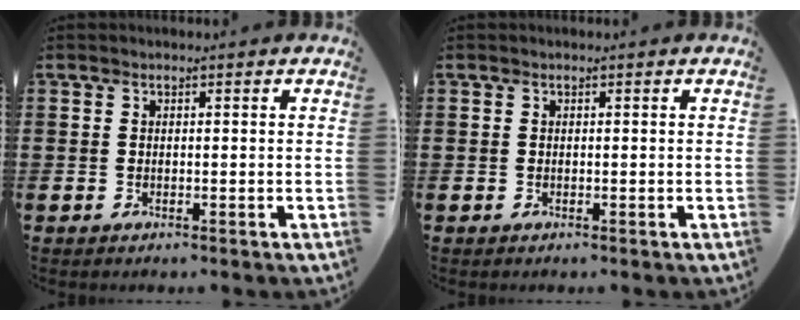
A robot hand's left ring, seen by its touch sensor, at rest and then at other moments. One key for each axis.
{"total": 0.0}